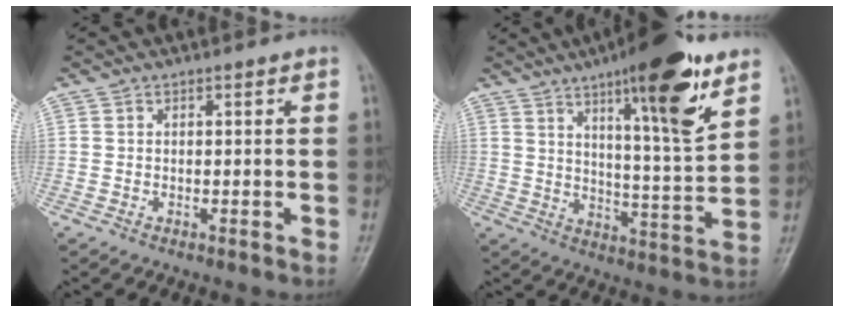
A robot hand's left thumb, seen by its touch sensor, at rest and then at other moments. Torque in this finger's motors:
{"motor_torque": [0.69, 0.54, 1.48, -1.30, 0.36]}